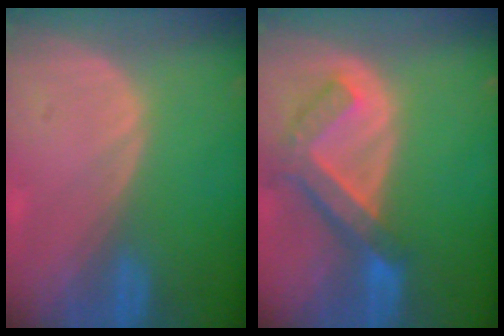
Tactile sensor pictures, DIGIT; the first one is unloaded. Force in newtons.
{"total": 7.5, "press": 6.5, "slide": 3.8}